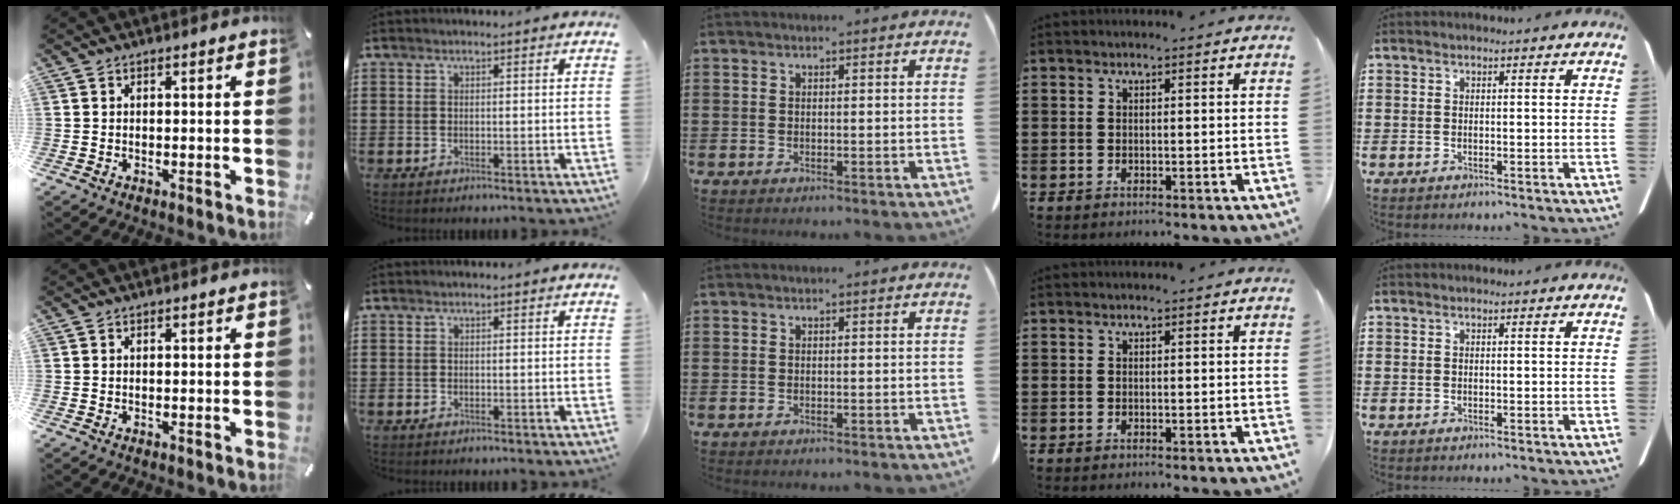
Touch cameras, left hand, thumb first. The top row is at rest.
{}